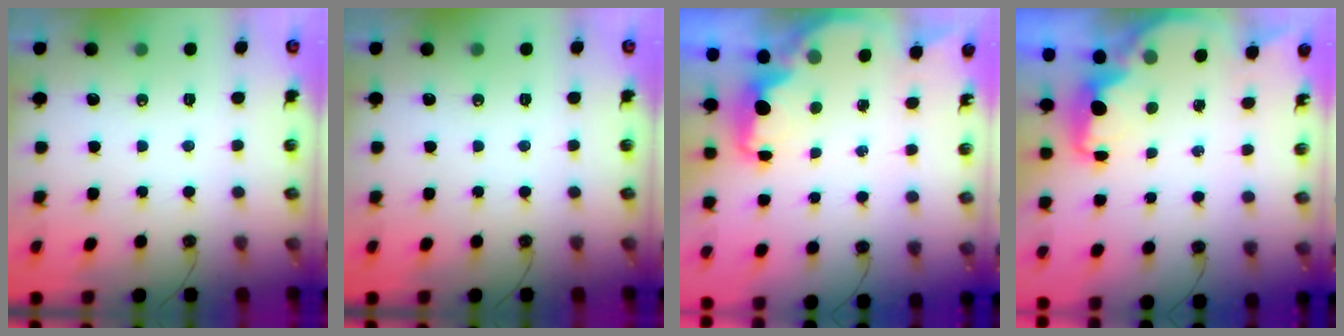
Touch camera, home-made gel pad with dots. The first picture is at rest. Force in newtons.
{"total": 0.0}
{"total": 2.5, "press": 2.4, "slide": 0.8}
{"total": 2.4, "press": 2.3, "slide": 0.8}